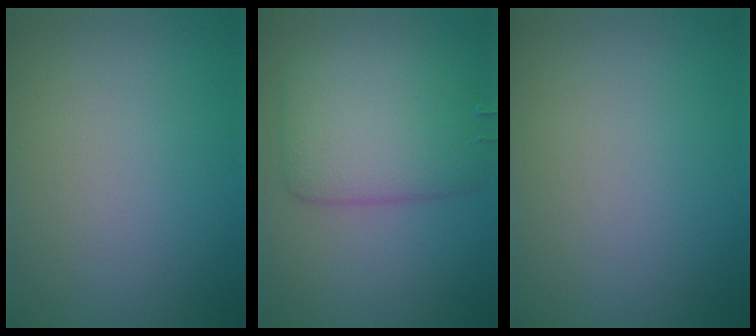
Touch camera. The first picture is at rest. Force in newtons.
{"total": 6.3, "press": 6.3, "slide": 0.1}
{"total": 0.0}